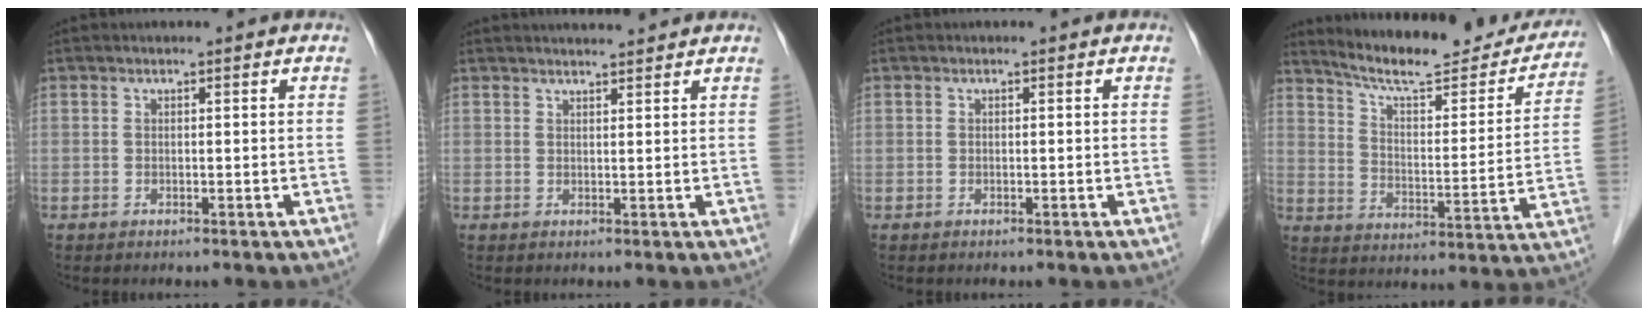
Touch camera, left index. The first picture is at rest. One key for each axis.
{"total": 4.0, "fx": 3.8, "fy": 0.0, "fz": 1.2, "tx": -0.019, "ty": 0.016, "tz": 0.050}
{"total": 0.0}
{"total": 20.7, "fx": 18.8, "fy": 3.9, "fz": 7.7, "tx": -0.106, "ty": -0.032, "tz": 0.252}